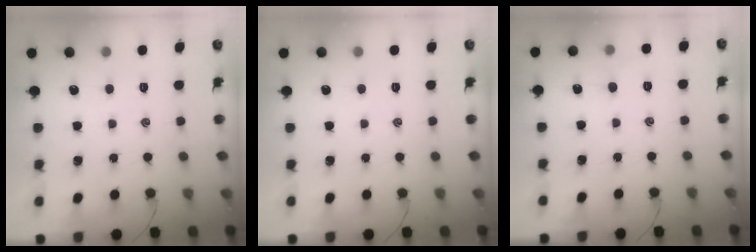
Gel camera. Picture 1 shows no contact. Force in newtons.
{"total": 0.0}
{"total": 3.9, "press": 3.7, "slide": 1.2}